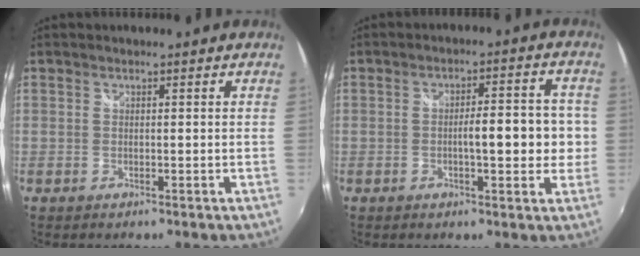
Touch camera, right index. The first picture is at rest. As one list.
[{"total": 8.4, "force": [-0.9, 2.4, 8.0], "torque": [-0.129, 0.005, -0.011]}]